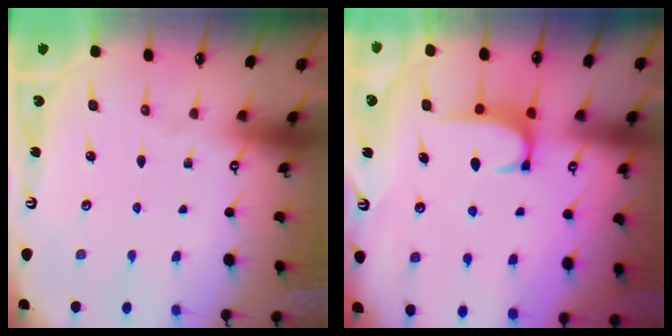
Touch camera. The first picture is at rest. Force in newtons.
{"total": 1.7, "press": 1.6, "slide": 0.6}